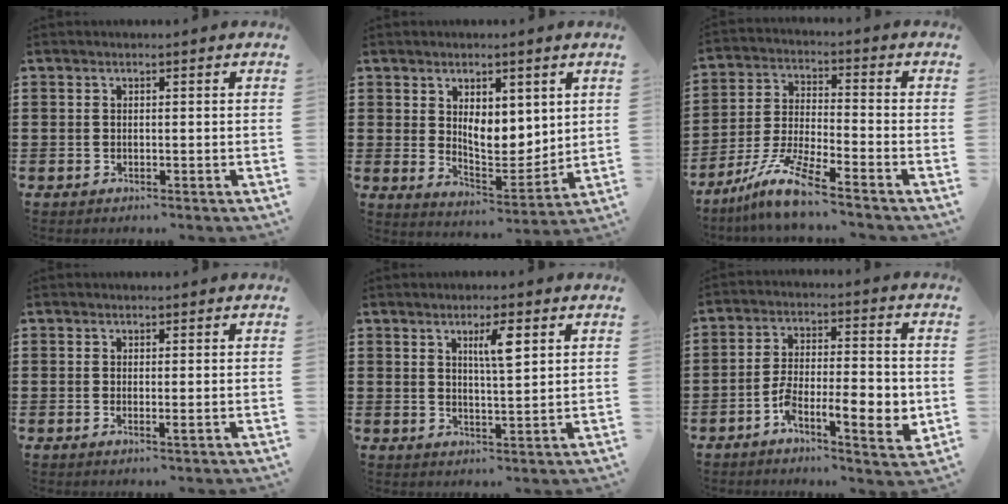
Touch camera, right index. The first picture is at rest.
{"total": 6.4, "force": [3.3, 3.7, 4.0], "torque": [-0.069, -0.020, 0.054]}
{"total": 9.2, "force": [-7.3, 0.4, 5.6], "torque": [-0.134, -0.008, -0.149]}
{"total": 0.9, "force": [-0.1, 0.0, 0.9], "torque": [-0.018, -0.005, 0.000]}
{"total": 4.5, "force": [2.0, 0.8, 4.0], "torque": [-0.068, 0.000, 0.028]}
{"total": 10.0, "force": [-3.7, 3.5, 8.6], "torque": [-0.136, 0.001, -0.066]}